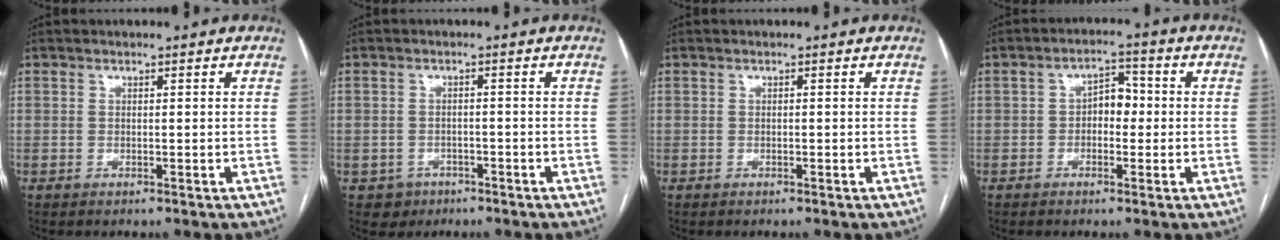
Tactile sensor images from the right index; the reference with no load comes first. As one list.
[{"total": 3.0, "force": [-1.5, 2.5, 0.0], "torque": [0.005, 0.012, -0.020]}, {"total": 0.0}, {"total": 4.2, "force": [-0.3, 2.5, 3.3], "torque": [-0.048, 0.019, -0.008]}]